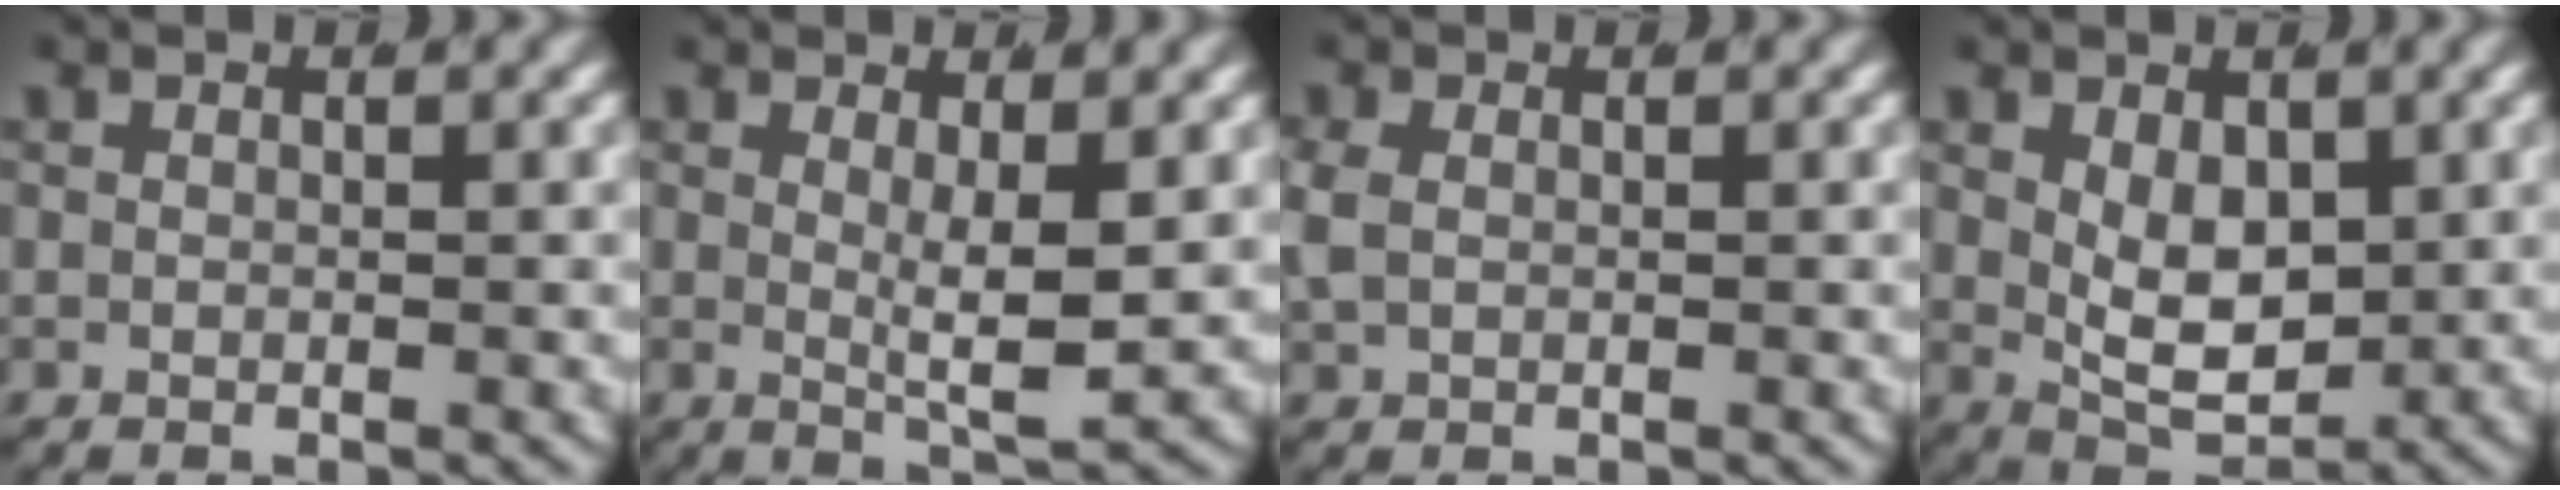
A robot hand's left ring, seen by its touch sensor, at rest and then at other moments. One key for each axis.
{"total": 3.5, "fx": 0.8, "fy": 0.3, "fz": 3.4, "tx": -0.060, "ty": -0.020, "tz": 0.021}
{"total": 1.7, "fx": 0.2, "fy": 1.3, "fz": 1.0, "tx": -0.041, "ty": -0.005, "tz": 0.013}
{"total": 5.1, "fx": 0.3, "fy": 3.3, "fz": 4.0, "tx": -0.072, "ty": -0.029, "tz": 0.020}